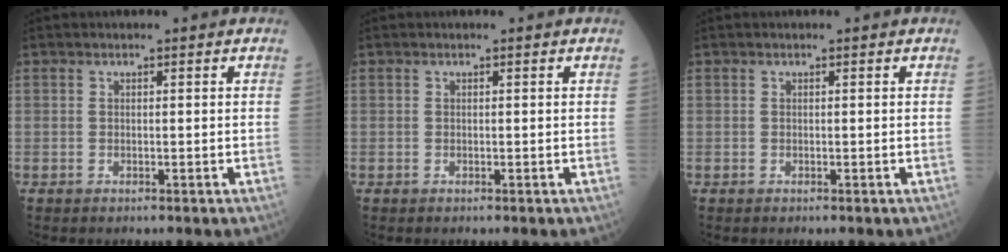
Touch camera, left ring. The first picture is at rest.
{"total": 0.0}
{"total": 0.0}